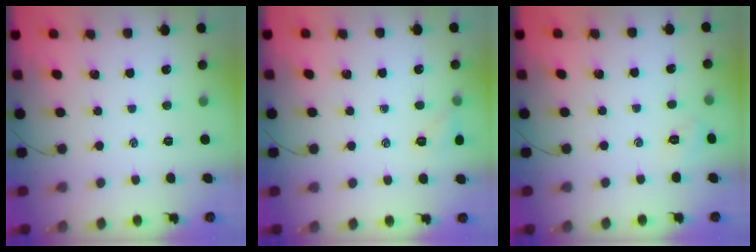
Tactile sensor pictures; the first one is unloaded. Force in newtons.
{"total": 5.3, "press": 5.1, "slide": 1.4}
{"total": 2.6, "press": 2.4, "slide": 0.8}